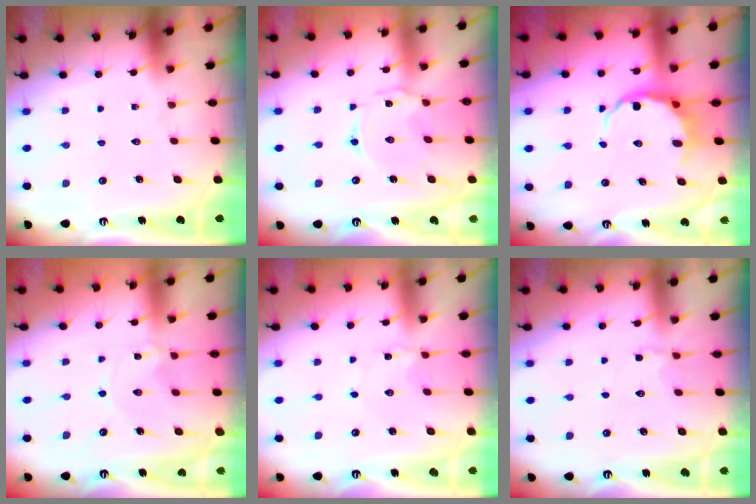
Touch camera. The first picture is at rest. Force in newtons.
{"total": 1.8, "press": 1.7, "slide": 0.4}
{"total": 6.7, "press": 6.4, "slide": 1.9}
{"total": 0.0}
{"total": 2.5, "press": 2.5, "slide": 0.3}
{"total": 2.6, "press": 2.2, "slide": 1.4}